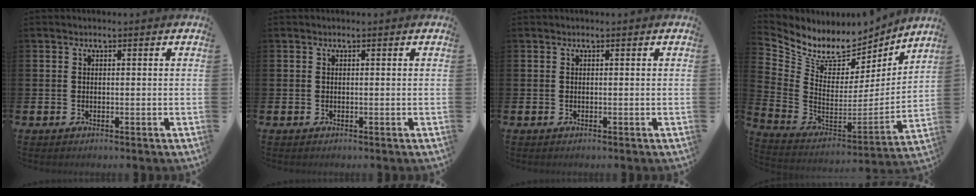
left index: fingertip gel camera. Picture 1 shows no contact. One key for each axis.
{"total": 0.0}
{"total": 0.0}
{"total": 8.7, "fx": 7.5, "fy": 4.1, "fz": 1.9, "tx": -0.079, "ty": -0.056, "tz": 0.131}